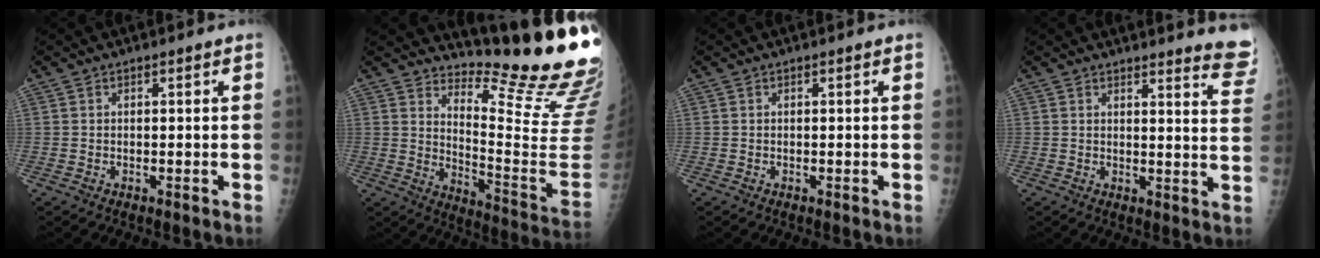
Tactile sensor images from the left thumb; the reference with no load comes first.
{"total": 20.8, "force": [18.0, 2.4, 10.1], "torque": [-0.117, -0.202, 0.237]}
{"total": 0.0}
{"total": 9.2, "force": [9.1, 0.0, 1.2], "torque": [0.008, -0.111, 0.076]}